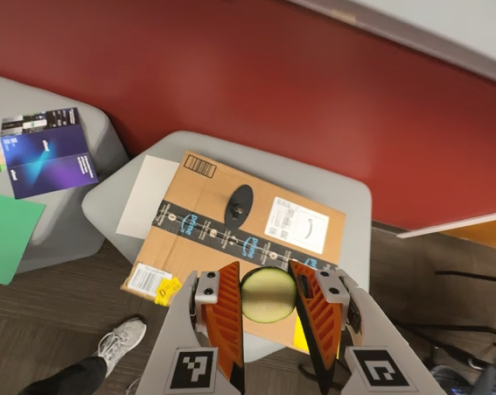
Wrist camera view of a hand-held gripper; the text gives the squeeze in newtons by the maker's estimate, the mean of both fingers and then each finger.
{"total": 10.0, "left": 10.2, "right": 9.7}